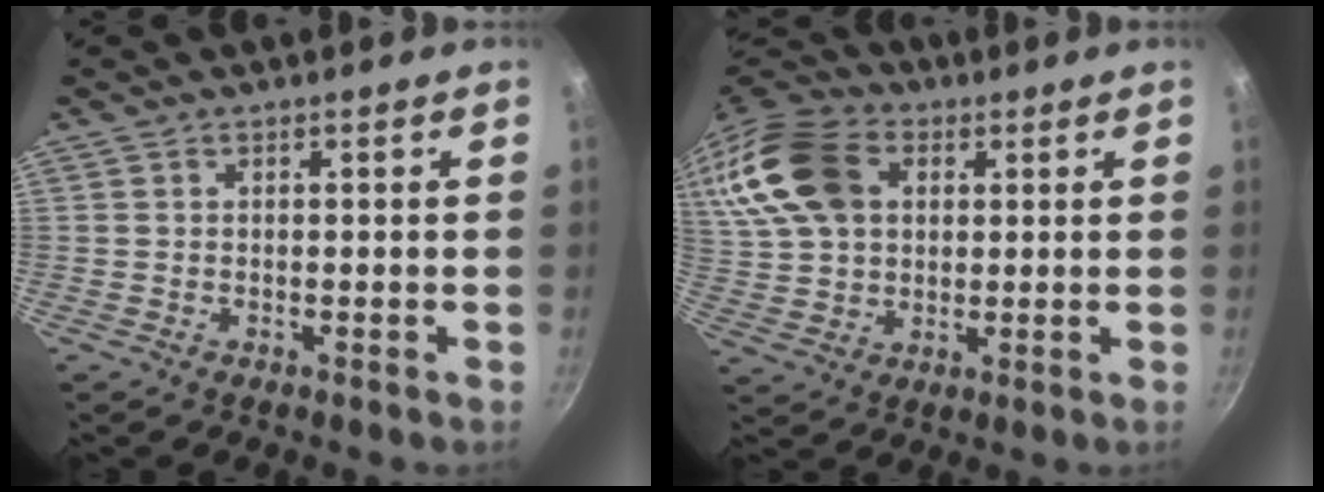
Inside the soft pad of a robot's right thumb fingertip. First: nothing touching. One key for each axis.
{"total": 20.4, "fx": 6.0, "fy": 14.7, "fz": 12.8, "tx": -0.266, "ty": 0.018, "tz": 0.105}